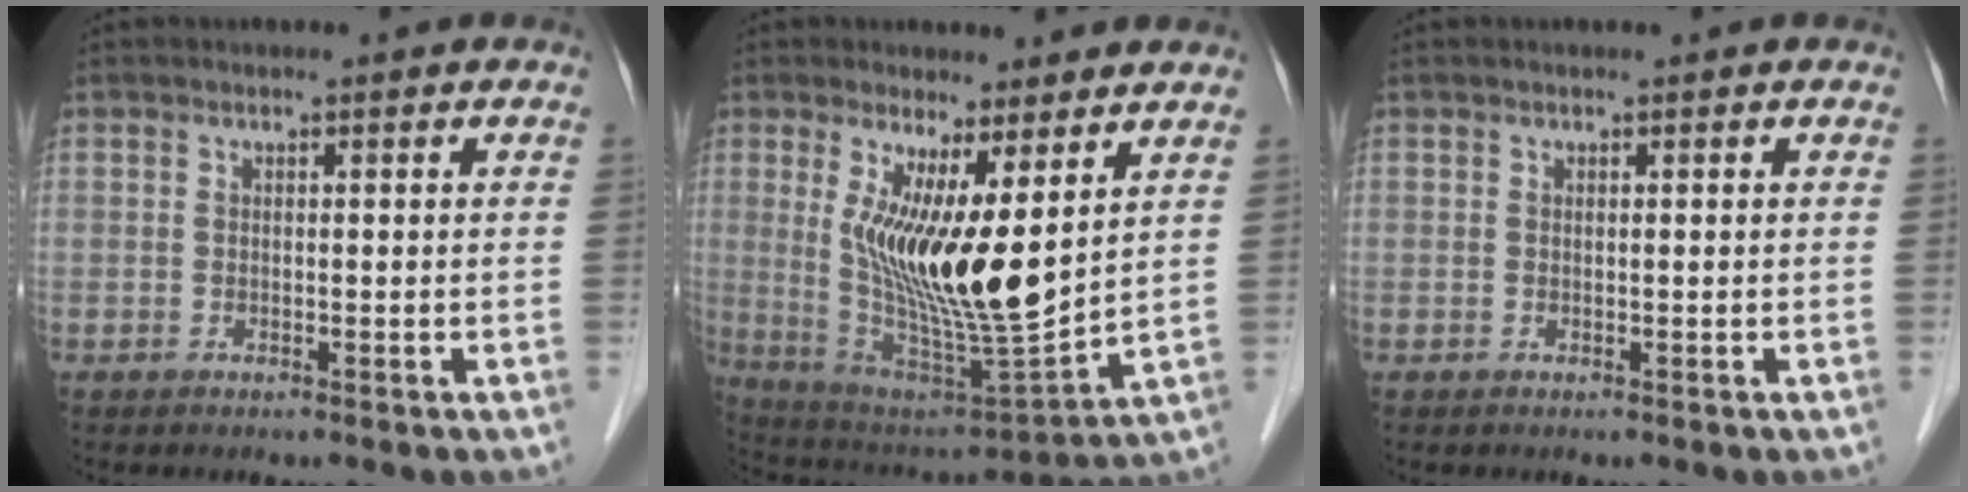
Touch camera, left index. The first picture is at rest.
{"total": 13.8, "force": [3.9, 1.9, 13.1], "torque": [-0.247, -0.026, 0.082]}
{"total": 0.0}